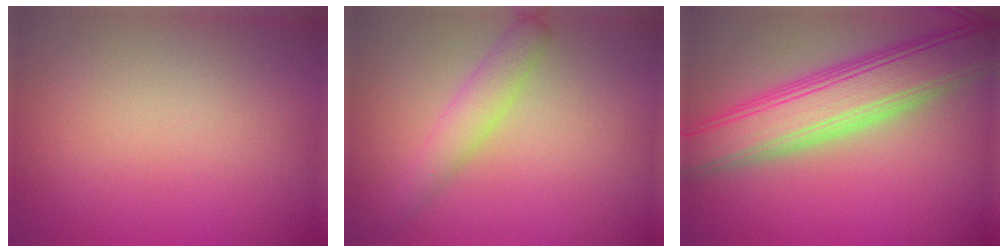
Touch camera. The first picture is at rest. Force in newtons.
{"total": 1.7, "press": 1.7, "slide": 0.1}
{"total": 8.3, "press": 8.3, "slide": 0.4}